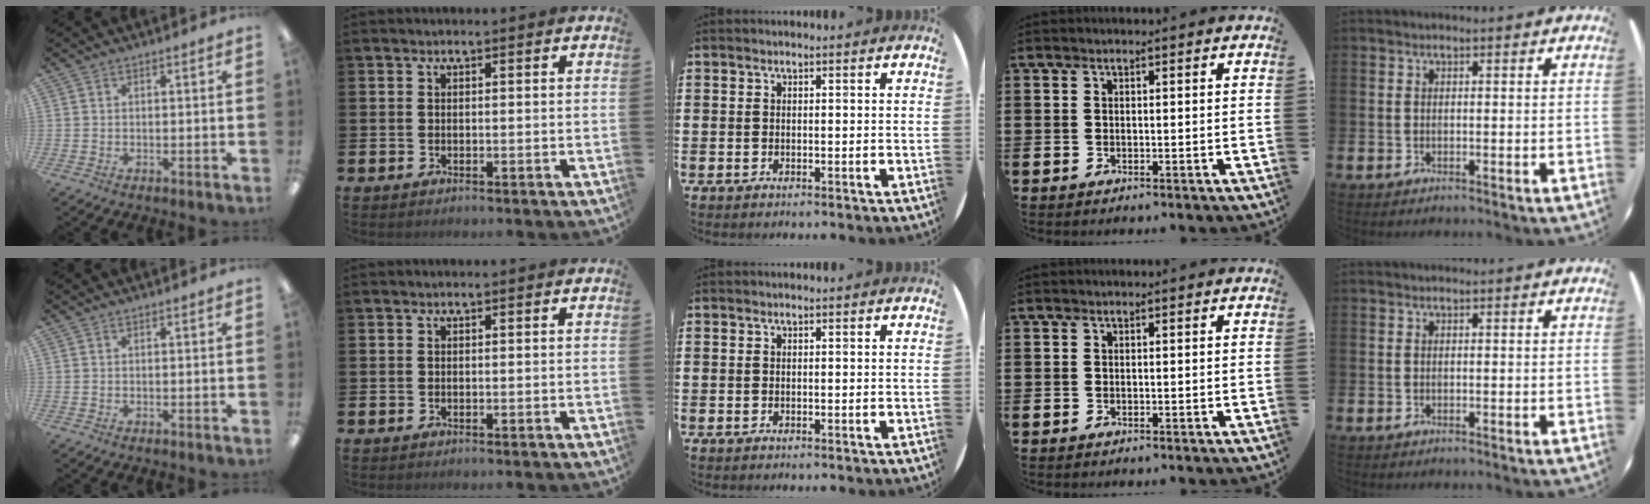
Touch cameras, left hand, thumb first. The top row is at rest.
{}